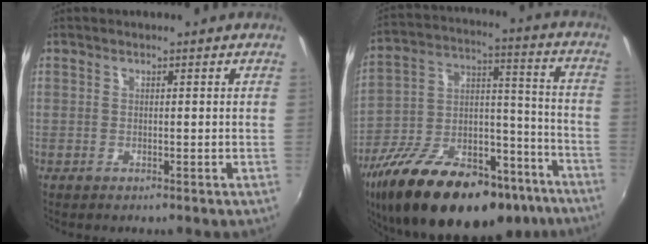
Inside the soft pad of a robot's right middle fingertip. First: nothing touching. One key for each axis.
{"total": 31.2, "fx": -21.6, "fy": 13.6, "fz": 17.9, "tx": -0.311, "ty": 0.010, "tz": -0.317}